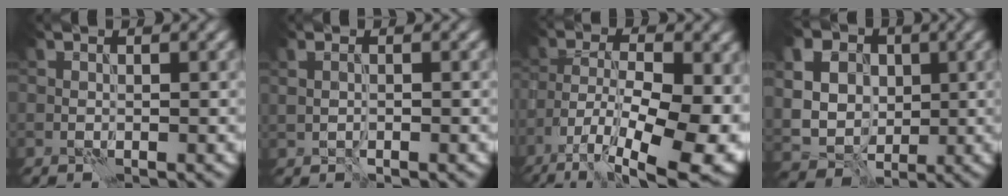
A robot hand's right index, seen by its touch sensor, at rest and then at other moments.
{"total": 1.2, "force": [0.0, 0.7, 0.9], "torque": [-0.019, -0.003, 0.005]}
{"total": 14.8, "force": [-7.2, 6.4, 11.2], "torque": [-0.189, -0.023, -0.107]}
{"total": 13.8, "force": [4.1, 11.5, 6.5], "torque": [-0.134, 0.022, 0.060]}